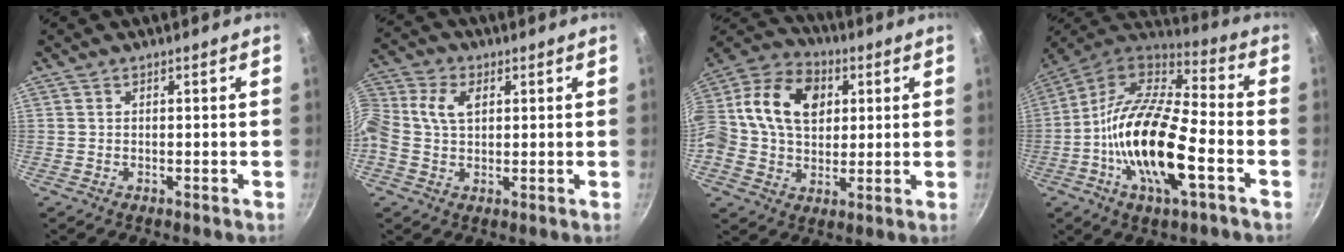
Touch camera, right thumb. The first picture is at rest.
{"total": 10.0, "force": [1.9, 7.2, 6.8], "torque": [-0.143, 0.028, 0.022]}
{"total": 19.7, "force": [4.0, 14.5, 12.8], "torque": [-0.211, 0.024, 0.051]}
{"total": 21.9, "force": [-6.0, 8.3, 19.4], "torque": [-0.357, 0.033, -0.130]}